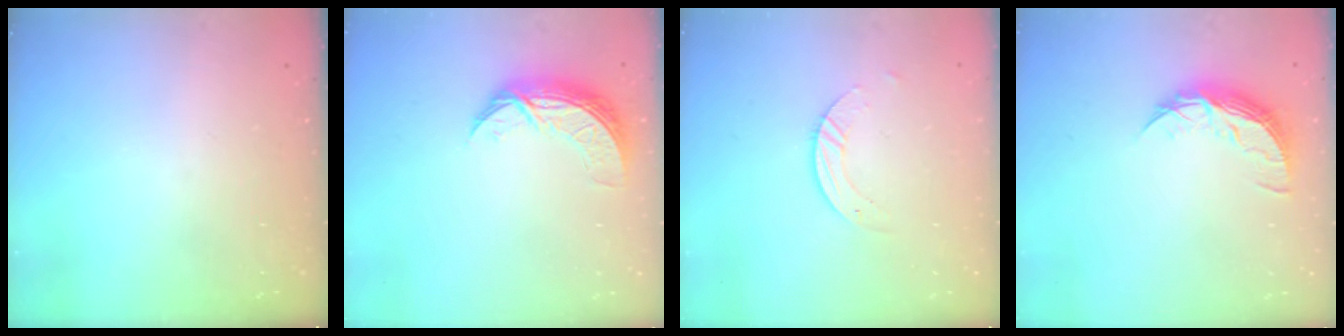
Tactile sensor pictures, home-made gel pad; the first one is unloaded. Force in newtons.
{"total": 8.2, "press": 8.2, "slide": 0.3}
{"total": 3.4, "press": 3.4, "slide": 0.1}
{"total": 8.7, "press": 8.7, "slide": 0.4}